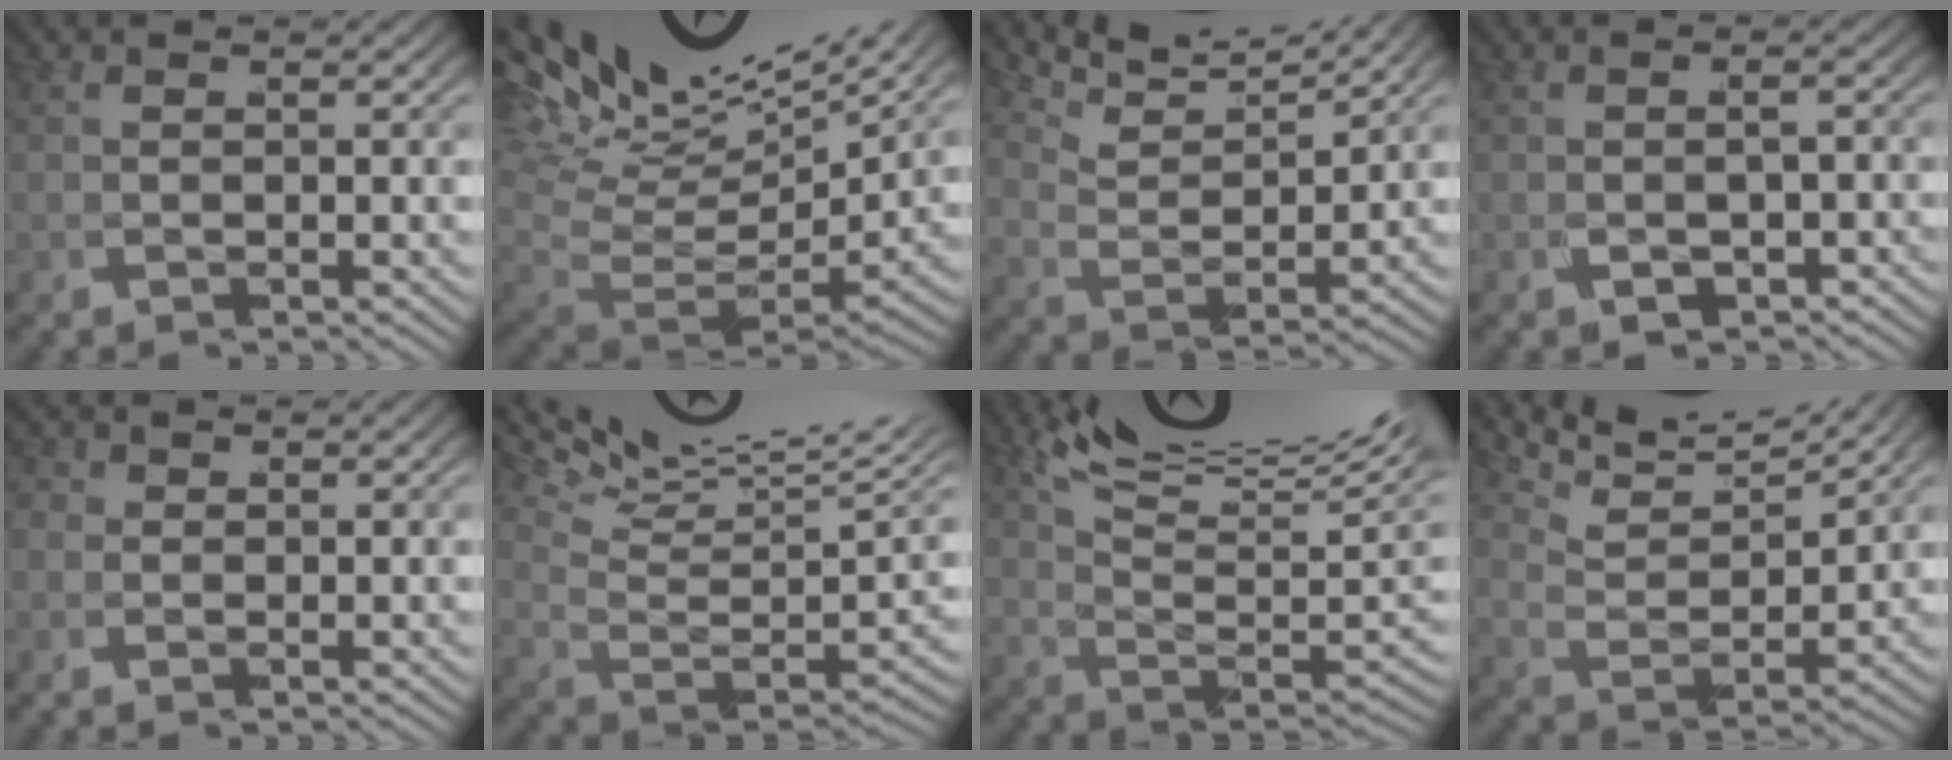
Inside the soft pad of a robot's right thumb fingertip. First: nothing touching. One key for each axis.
{"total": 11.0, "fx": 1.9, "fy": 6.9, "fz": 8.4, "tx": -0.161, "ty": -0.017, "tz": 0.032}
{"total": 4.6, "fx": 3.2, "fy": 2.2, "fz": 2.6, "tx": -0.065, "ty": 0.004, "tz": 0.044}
{"total": 2.4, "fx": -1.6, "fy": 1.0, "fz": 1.5, "tx": -0.029, "ty": 0.000, "tz": -0.020}
{"total": 2.1, "fx": -0.4, "fy": 2.0, "fz": 0.3, "tx": -0.014, "ty": -0.007, "tz": -0.011}
{"total": 10.8, "fx": 4.0, "fy": 5.9, "fz": 8.1, "tx": -0.125, "ty": 0.013, "tz": 0.051}
{"total": 11.3, "fx": 3.2, "fy": 6.0, "fz": 9.0, "tx": -0.138, "ty": -0.001, "tz": 0.049}
{"total": 5.7, "fx": 3.4, "fy": 3.0, "fz": 3.6, "tx": -0.078, "ty": 0.006, "tz": 0.043}